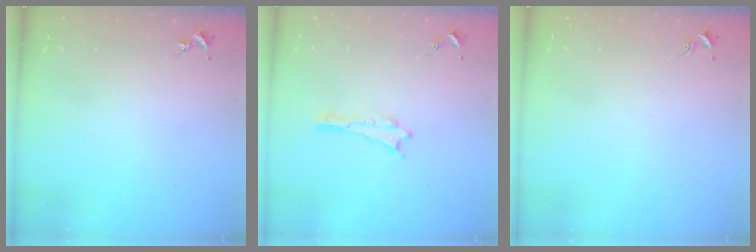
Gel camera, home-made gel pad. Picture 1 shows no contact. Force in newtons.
{"total": 0.0}
{"total": 0.0}